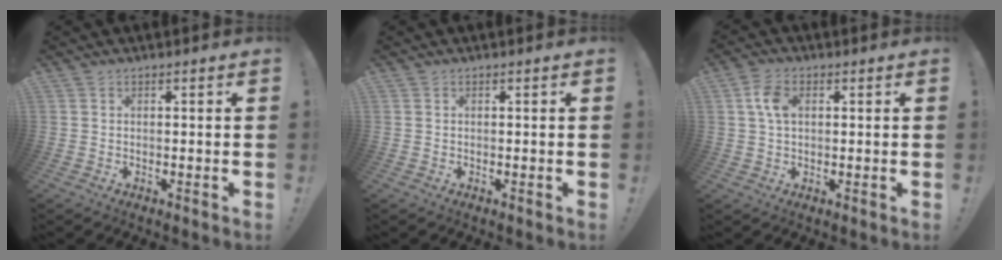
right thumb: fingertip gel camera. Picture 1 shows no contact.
{"total": 0.0}
{"total": 7.0, "force": [1.8, 4.6, 5.0], "torque": [-0.087, 0.003, 0.033]}